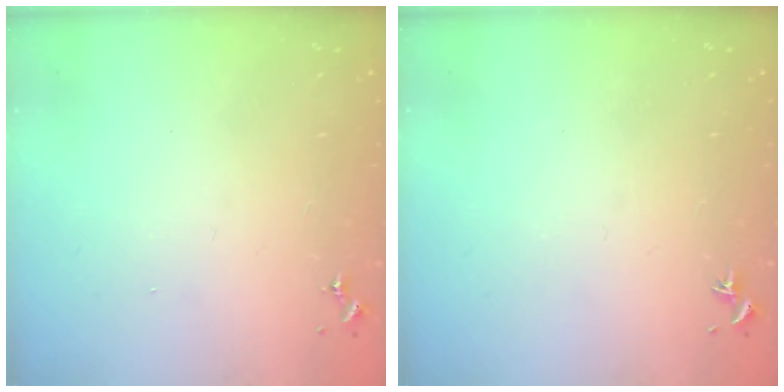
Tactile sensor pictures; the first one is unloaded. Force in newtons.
{"total": 0.0}